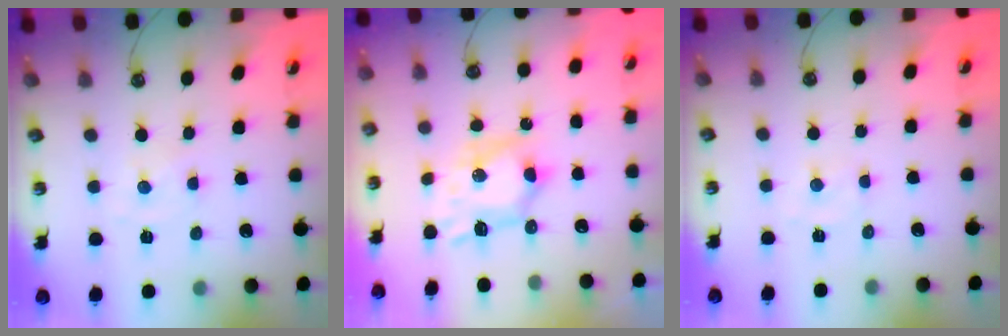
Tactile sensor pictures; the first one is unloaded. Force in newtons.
{"total": 8.0, "press": 8.0, "slide": 0.6}
{"total": 5.6, "press": 5.5, "slide": 0.4}